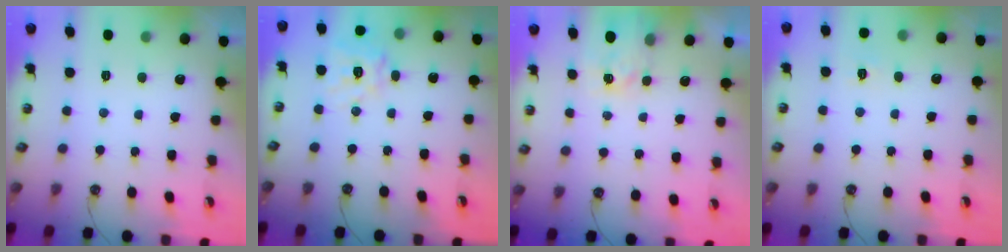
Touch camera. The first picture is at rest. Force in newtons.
{"total": 12.9, "press": 12.8, "slide": 1.7}
{"total": 3.4, "press": 3.4, "slide": 0.4}
{"total": 4.7, "press": 4.6, "slide": 0.7}